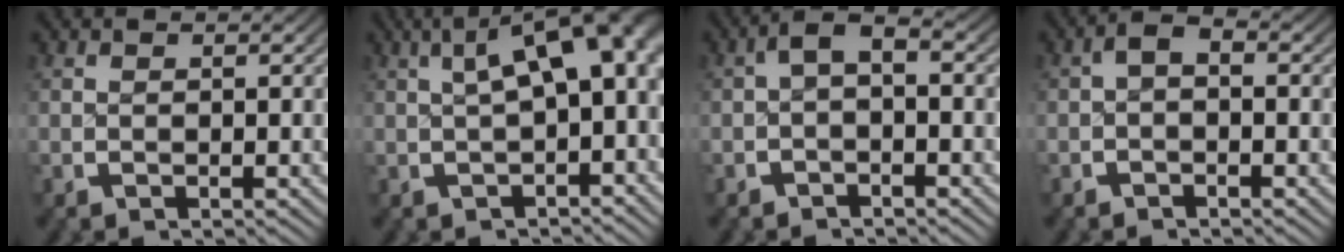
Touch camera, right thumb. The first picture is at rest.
{"total": 9.5, "force": [2.2, 4.6, 8.0], "torque": [-0.095, 0.025, 0.030]}
{"total": 2.9, "force": [-0.1, 1.7, 2.3], "torque": [-0.039, 0.006, -0.006]}
{"total": 2.1, "force": [-0.1, 1.4, 1.6], "torque": [-0.028, 0.006, -0.006]}